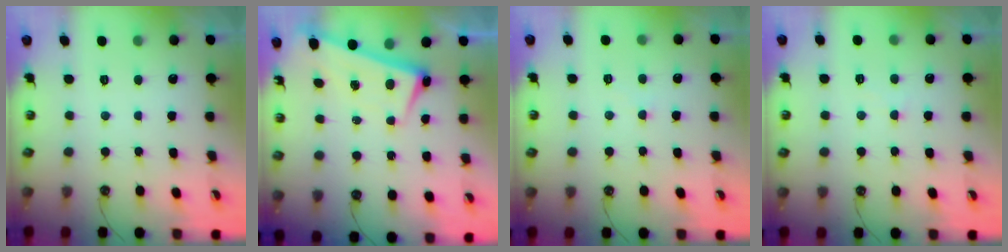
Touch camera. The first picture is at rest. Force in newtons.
{"total": 2.4, "press": 2.3, "slide": 0.7}
{"total": 1.3, "press": 1.2, "slide": 0.4}
{"total": 0.5, "press": 0.0, "slide": 0.5}